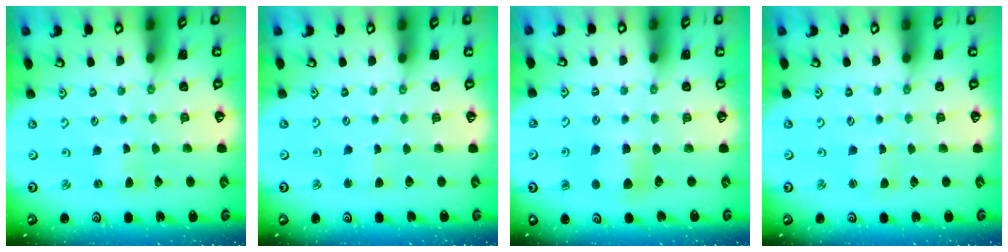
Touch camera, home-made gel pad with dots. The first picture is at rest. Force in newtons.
{"total": 1.8, "press": 1.8, "slide": 0.2}
{"total": 5.6, "press": 5.6, "slide": 0.0}
{"total": 2.2, "press": 2.2, "slide": 0.2}